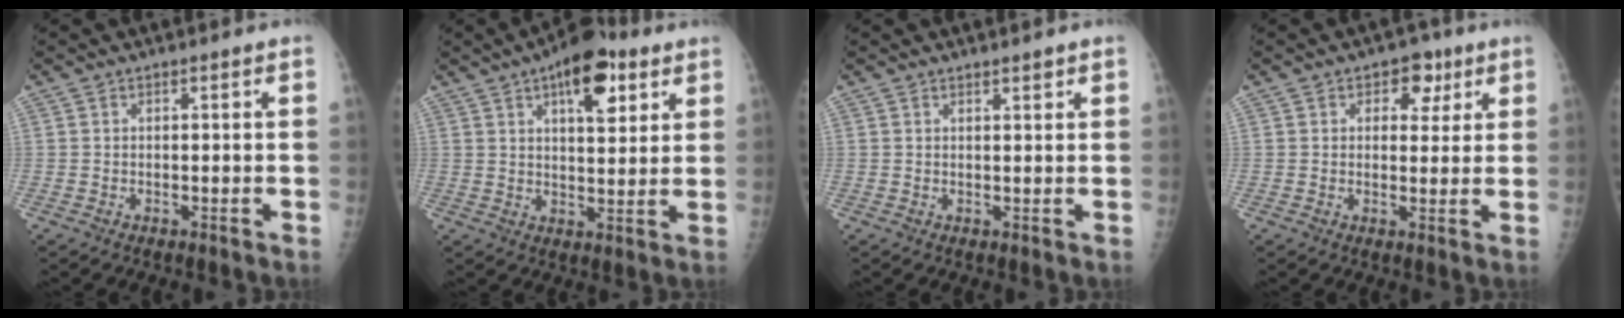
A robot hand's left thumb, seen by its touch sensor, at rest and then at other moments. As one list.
[{"total": 11.8, "force": [5.9, 5.3, 8.8], "torque": [-0.101, -0.016, 0.083]}, {"total": 1.1, "force": [0.9, 0.3, 0.5], "torque": [-0.006, -0.006, 0.014]}, {"total": 5.6, "force": [2.6, 4.0, 2.9], "torque": [0.000, -0.005, 0.027]}]